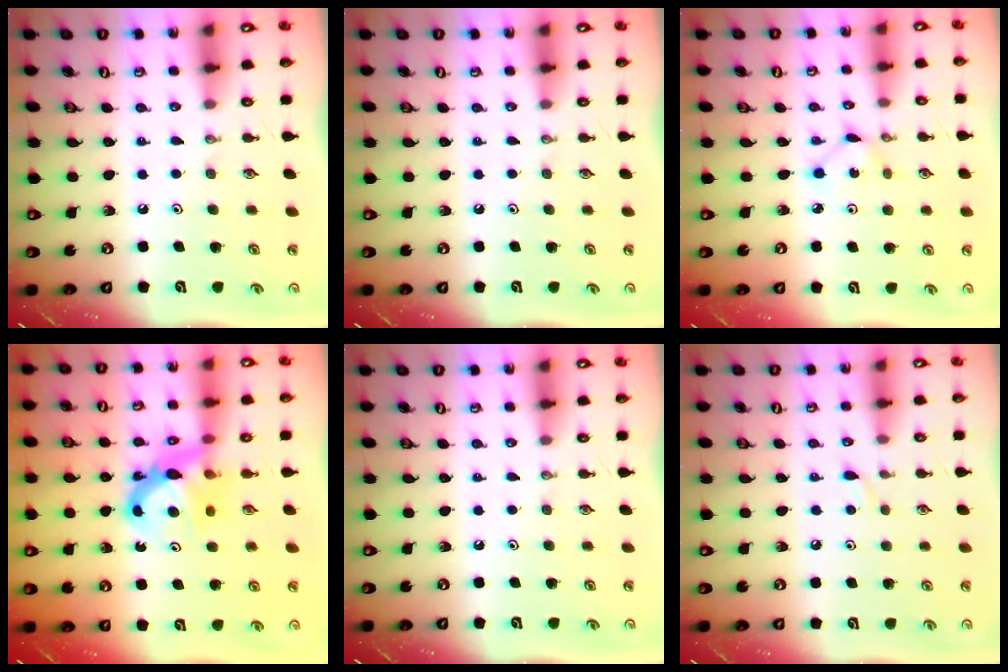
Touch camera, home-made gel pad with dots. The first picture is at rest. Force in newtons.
{"total": 0.0}
{"total": 1.9, "press": 1.9, "slide": 0.2}
{"total": 7.5, "press": 7.5, "slide": 0.1}
{"total": 0.0}
{"total": 3.2, "press": 3.1, "slide": 0.4}